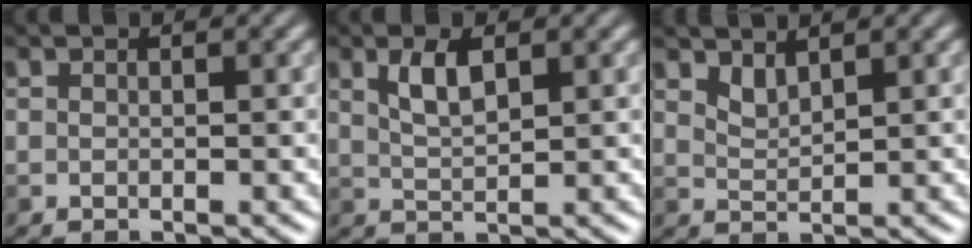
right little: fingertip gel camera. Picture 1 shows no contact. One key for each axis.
{"total": 2.6, "fx": 1.2, "fy": 1.0, "fz": 2.1, "tx": -0.046, "ty": 0.002, "tz": 0.025}
{"total": 1.4, "fx": 1.2, "fy": 0.4, "fz": 0.6, "tx": -0.016, "ty": -0.007, "tz": 0.029}